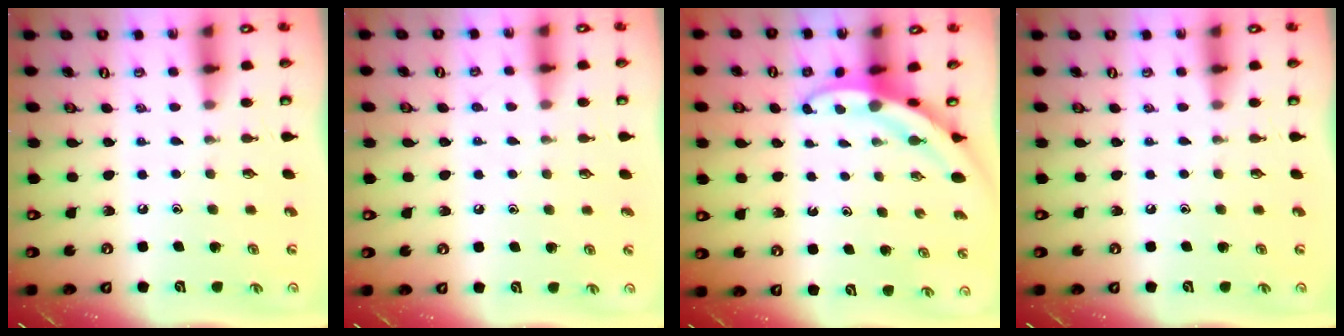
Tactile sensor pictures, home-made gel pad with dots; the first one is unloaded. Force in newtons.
{"total": 4.3, "press": 4.2, "slide": 0.6}
{"total": 3.2, "press": 3.2, "slide": 0.3}
{"total": 0.0}